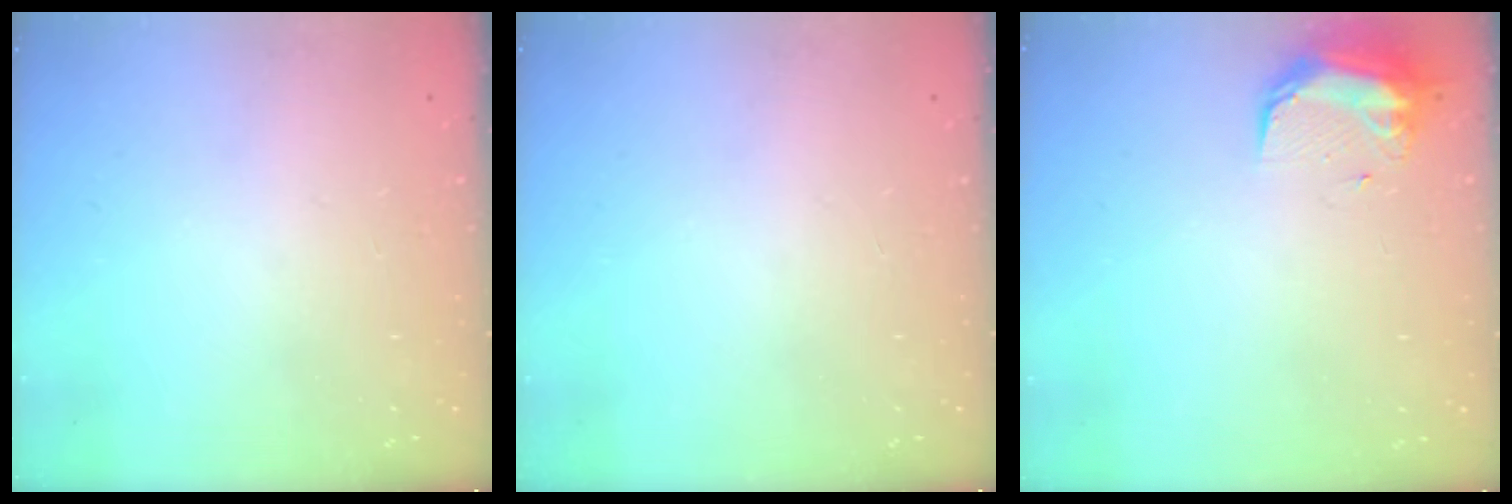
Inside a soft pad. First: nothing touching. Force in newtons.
{"total": 0.0}
{"total": 9.7, "press": 9.7, "slide": 0.7}